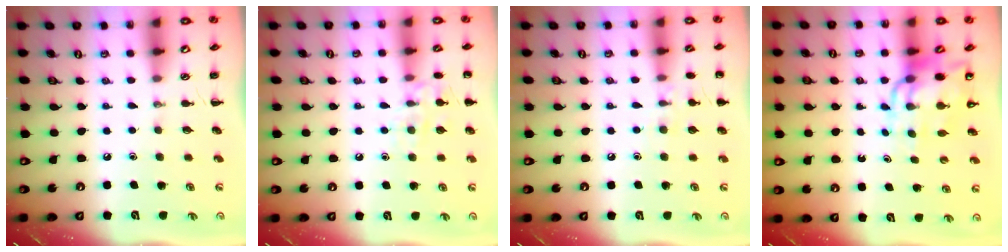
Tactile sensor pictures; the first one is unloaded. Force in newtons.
{"total": 9.9, "press": 9.8, "slide": 1.6}
{"total": 7.6, "press": 7.3, "slide": 2.1}
{"total": 12.0, "press": 11.4, "slide": 3.8}